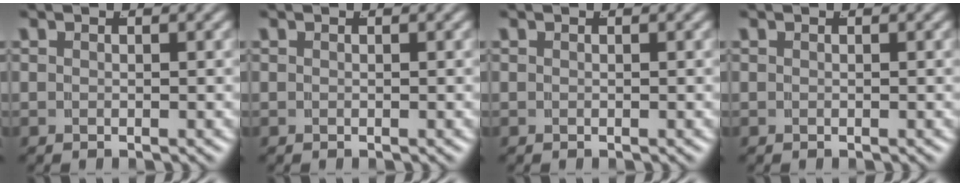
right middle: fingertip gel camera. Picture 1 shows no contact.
{"total": 0.0}
{"total": 0.0}
{"total": 0.0}